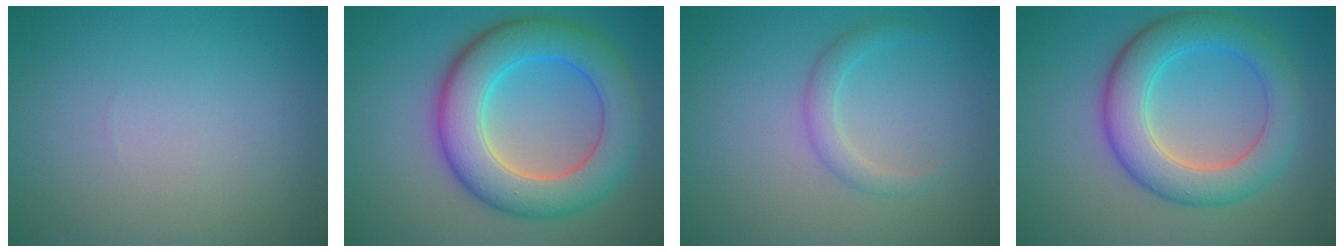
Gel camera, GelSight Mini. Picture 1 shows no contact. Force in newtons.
{"total": 8.7, "press": 8.7, "slide": 0.1}
{"total": 1.7, "press": 1.7, "slide": 0.1}
{"total": 6.6, "press": 6.5, "slide": 0.2}